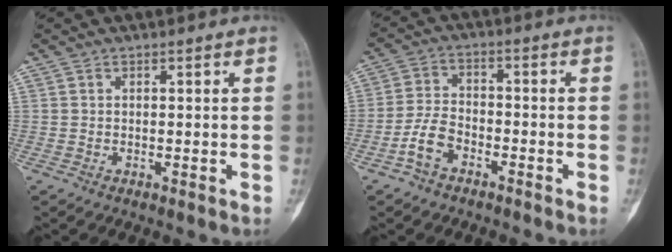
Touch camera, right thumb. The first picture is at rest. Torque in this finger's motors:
{"motor_torque": [0.15, 0.22, 0.34, 0.24, 0.11]}